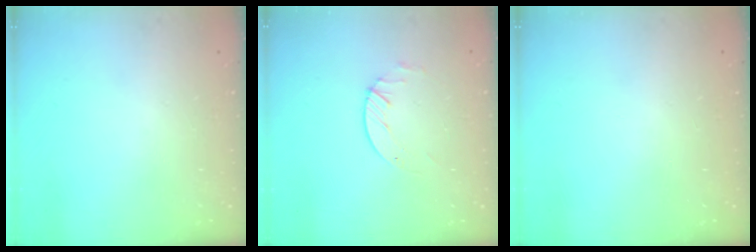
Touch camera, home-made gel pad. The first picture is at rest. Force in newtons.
{"total": 2.0, "press": 2.0, "slide": 0.2}
{"total": 0.0}